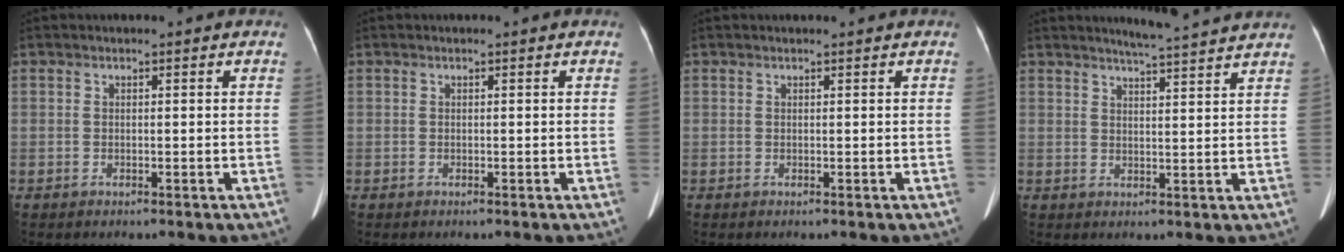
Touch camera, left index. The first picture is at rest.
{"total": 0.0}
{"total": 0.8, "force": [0.8, 0.1, 0.2], "torque": [-0.007, 0.012, 0.011]}
{"total": 8.4, "force": [7.8, -0.5, 3.1], "torque": [-0.055, 0.009, 0.095]}